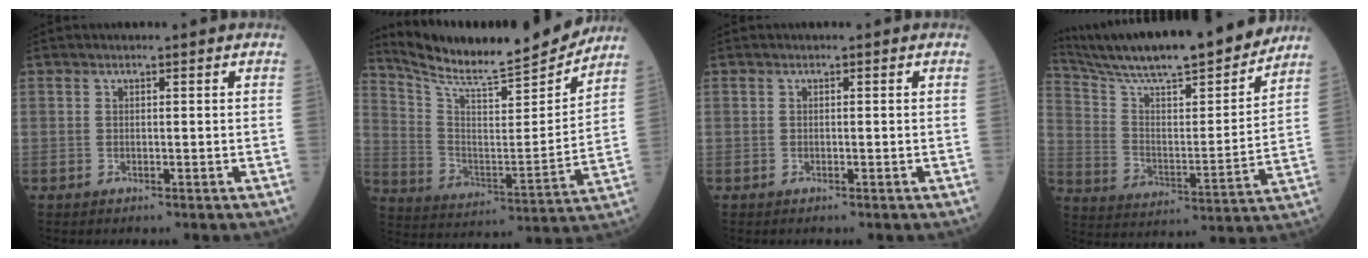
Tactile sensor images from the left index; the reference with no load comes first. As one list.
[{"total": 19.5, "force": [18.0, 0.9, 7.4], "torque": [-0.139, -0.039, 0.282]}, {"total": 0.0}, {"total": 22.8, "force": [20.2, 1.7, 10.3], "torque": [-0.183, -0.015, 0.313]}]